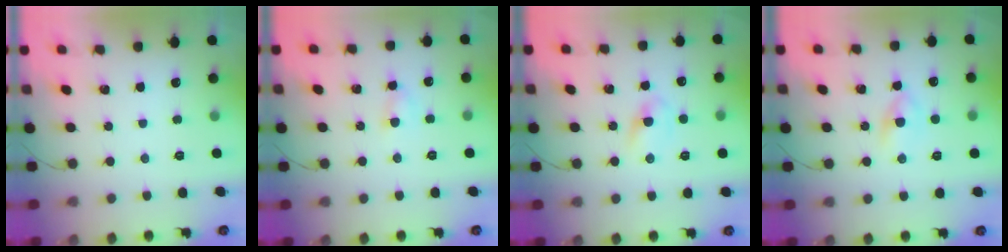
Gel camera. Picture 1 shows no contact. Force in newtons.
{"total": 3.5, "press": 3.3, "slide": 1.2}
{"total": 4.4, "press": 4.1, "slide": 1.5}
{"total": 3.1, "press": 2.9, "slide": 1.0}